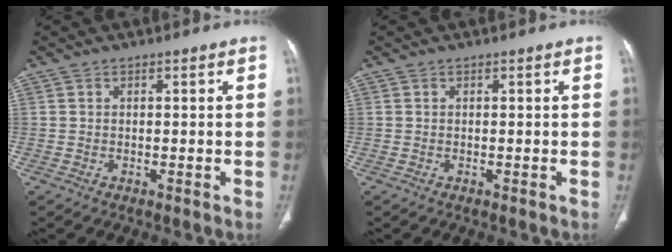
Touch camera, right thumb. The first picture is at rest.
{"total": 0.0}